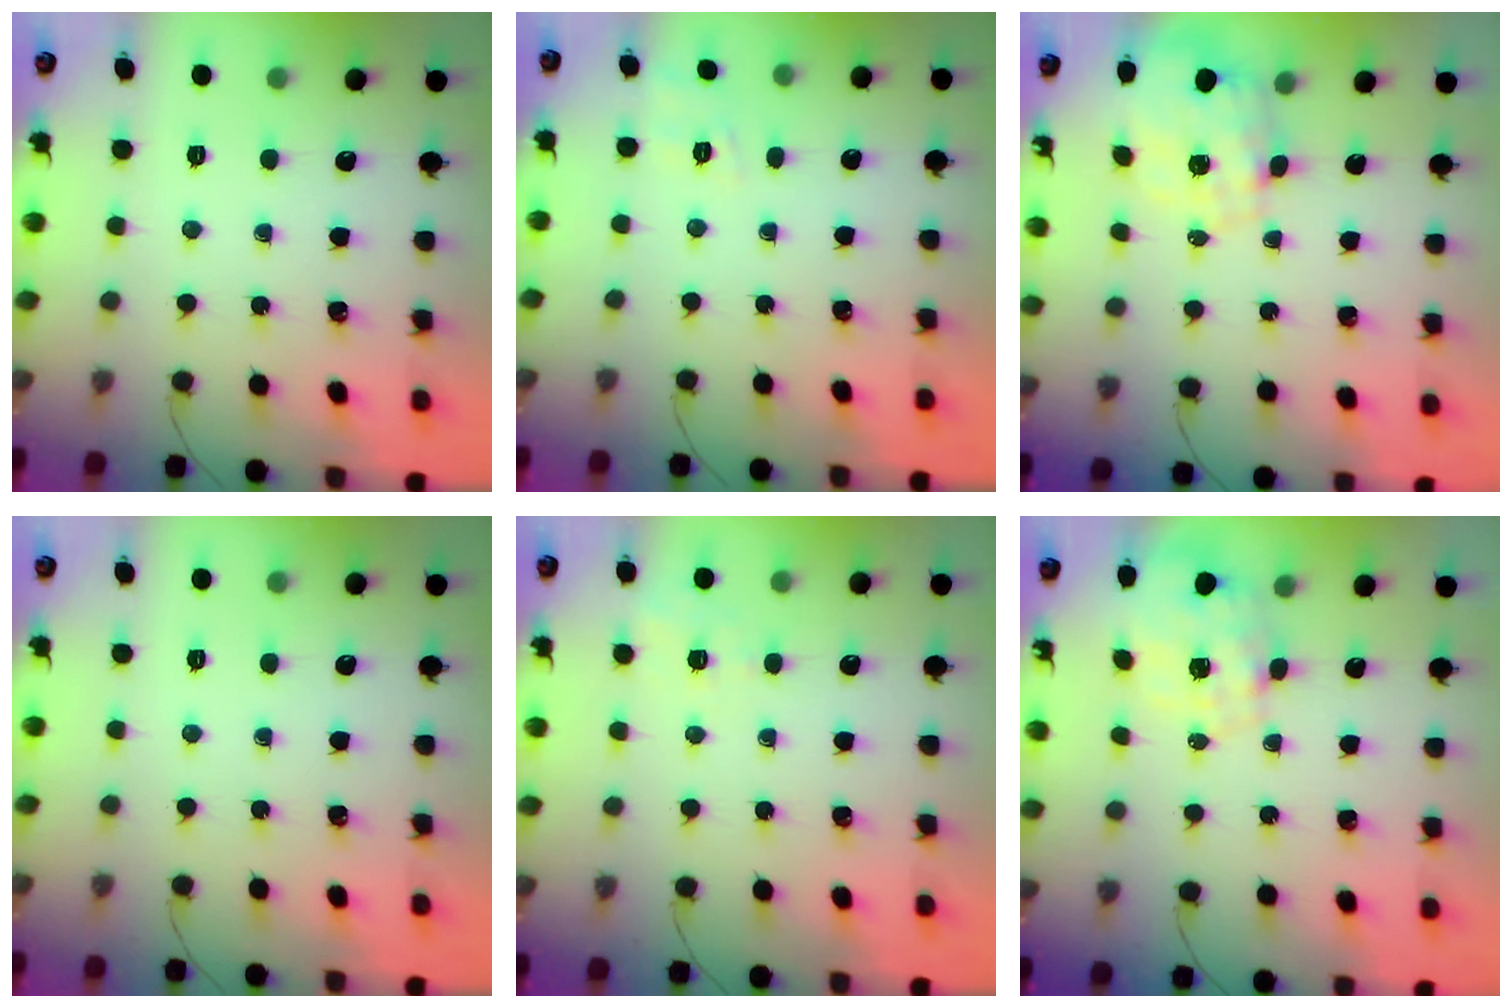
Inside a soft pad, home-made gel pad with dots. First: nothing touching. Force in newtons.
{"total": 3.6, "press": 3.0, "slide": 2.0}
{"total": 2.9, "press": 2.7, "slide": 1.0}
{"total": 0.0}
{"total": 1.4, "press": 0.5, "slide": 1.3}
{"total": 2.1, "press": 1.8, "slide": 1.0}